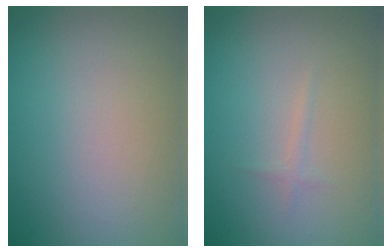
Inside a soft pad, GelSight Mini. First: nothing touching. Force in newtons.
{"total": 0.7, "press": 0.7, "slide": 0.1}